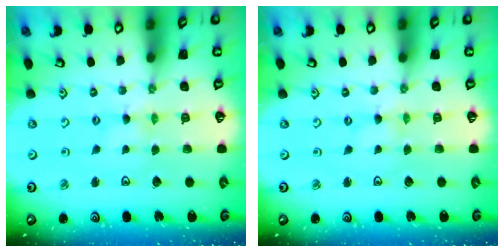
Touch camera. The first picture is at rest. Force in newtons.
{"total": 0.0}